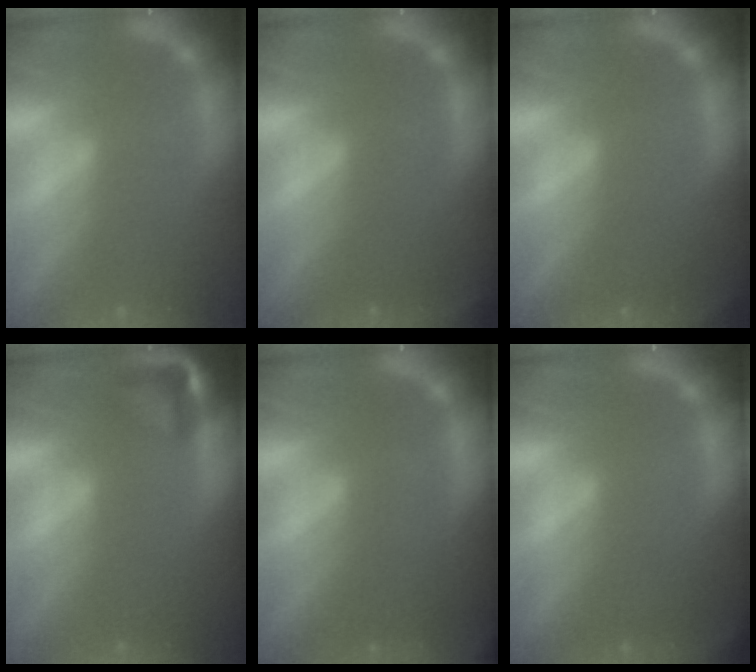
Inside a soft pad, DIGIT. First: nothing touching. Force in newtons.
{"total": 1.9}
{"total": 1.4}
{"total": 3.5}
{"total": 8.5}
{"total": 2.9}